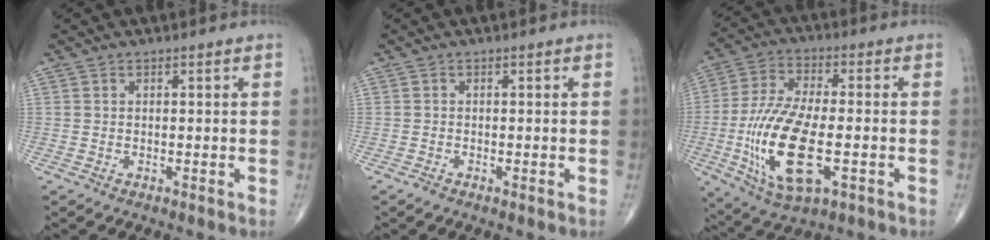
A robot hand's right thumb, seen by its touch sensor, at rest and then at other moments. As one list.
[{"total": 0.8, "force": [-0.5, 0.3, 0.5], "torque": [-0.014, -0.003, -0.012]}, {"total": 18.2, "force": [-4.0, 7.6, 16.1], "torque": [-0.329, 0.005, -0.063]}]